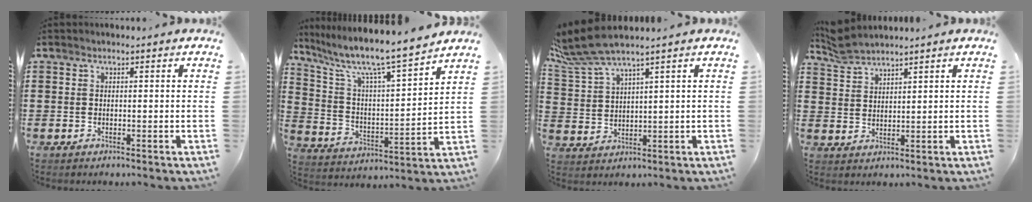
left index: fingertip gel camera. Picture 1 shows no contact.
{"total": 8.2, "force": [6.9, 0.7, 4.5], "torque": [-0.117, -0.053, 0.109]}
{"total": 6.6, "force": [5.1, 0.8, 4.0], "torque": [-0.112, -0.021, 0.088]}
{"total": 3.6, "force": [3.5, 0.3, 0.9], "torque": [-0.029, -0.004, 0.067]}